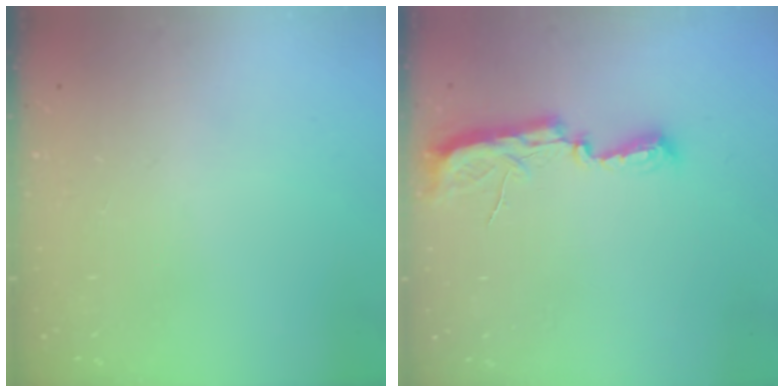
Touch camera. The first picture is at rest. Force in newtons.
{"total": 7.9, "press": 7.8, "slide": 0.8}